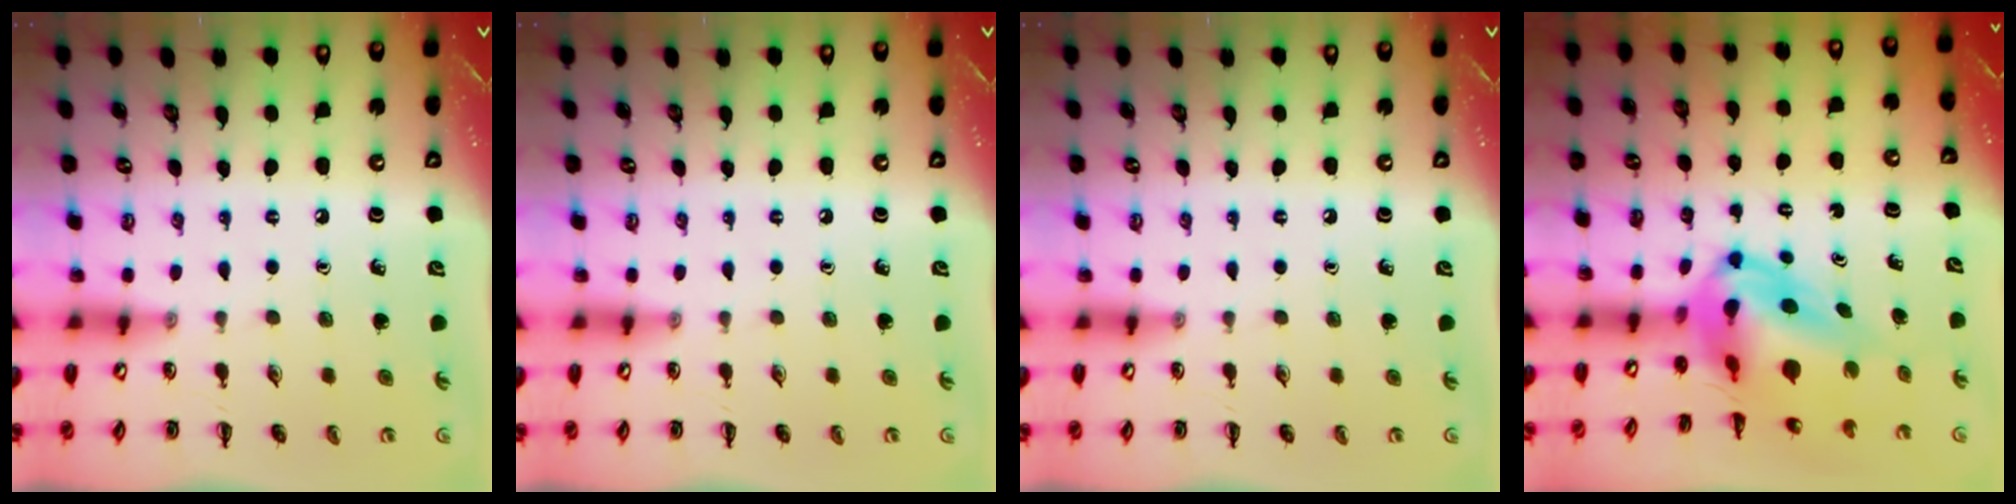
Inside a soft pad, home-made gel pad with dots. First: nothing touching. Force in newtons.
{"total": 0.0}
{"total": 0.0}
{"total": 9.0, "press": 8.6, "slide": 2.7}